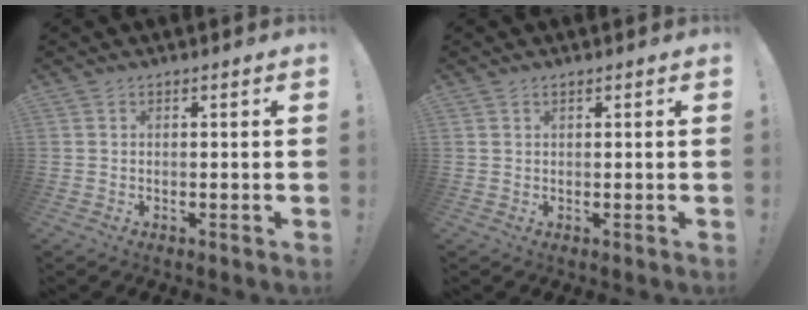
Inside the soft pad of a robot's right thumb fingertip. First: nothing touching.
{"total": 0.8, "force": [0.7, 0.1, 0.3], "torque": [-0.006, 0.000, 0.014]}